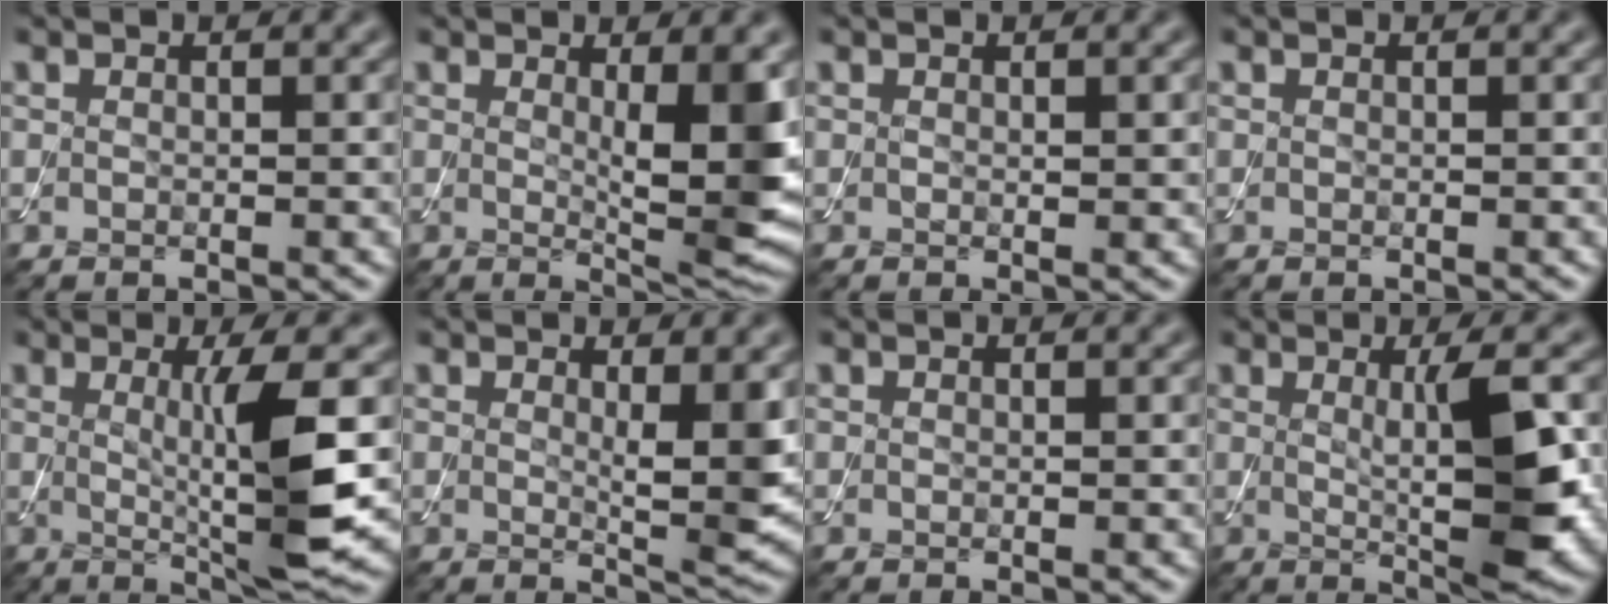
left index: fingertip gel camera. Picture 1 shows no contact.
{"total": 6.0, "force": [0.9, 1.2, 5.8], "torque": [-0.081, -0.017, 0.020]}
{"total": 0.7, "force": [0.2, 0.3, 0.6], "torque": [-0.007, -0.002, 0.004]}
{"total": 0.0}
{"total": 7.4, "force": [0.4, 0.9, 7.3], "torque": [-0.119, -0.011, 0.014]}
{"total": 3.9, "force": [0.9, 0.7, 3.7], "torque": [-0.053, -0.014, 0.018]}
{"total": 0.0}
{"total": 7.1, "force": [0.4, 1.3, 7.0], "torque": [-0.101, -0.007, 0.012]}